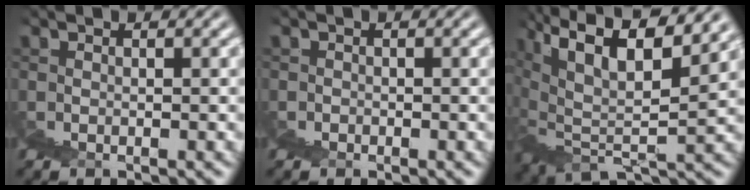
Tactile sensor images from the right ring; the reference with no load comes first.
{"total": 1.5, "force": [0.4, 1.2, -0.9], "torque": [0.025, 0.009, -0.001]}
{"total": 6.3, "force": [4.0, 1.8, 4.5], "torque": [-0.087, 0.008, 0.066]}